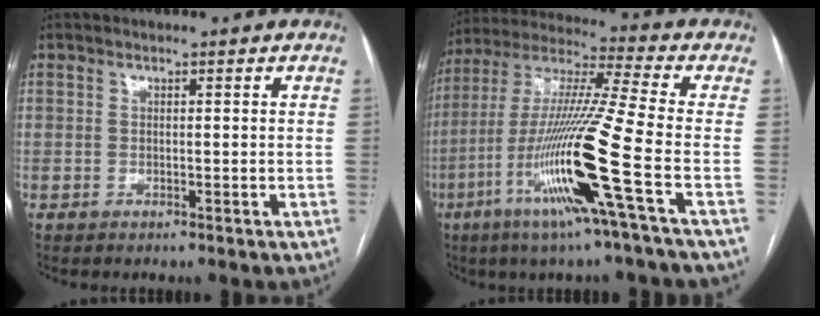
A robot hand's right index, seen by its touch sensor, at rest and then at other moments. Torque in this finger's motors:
{"motor_torque": [2.14, 0.00, 1.05, 0.21]}